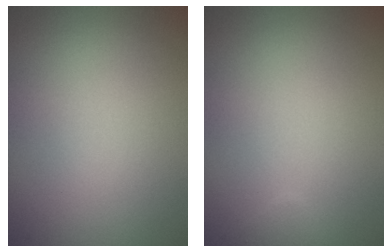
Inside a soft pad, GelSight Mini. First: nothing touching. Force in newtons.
{"total": 0.6, "press": 0.6, "slide": 0.1}